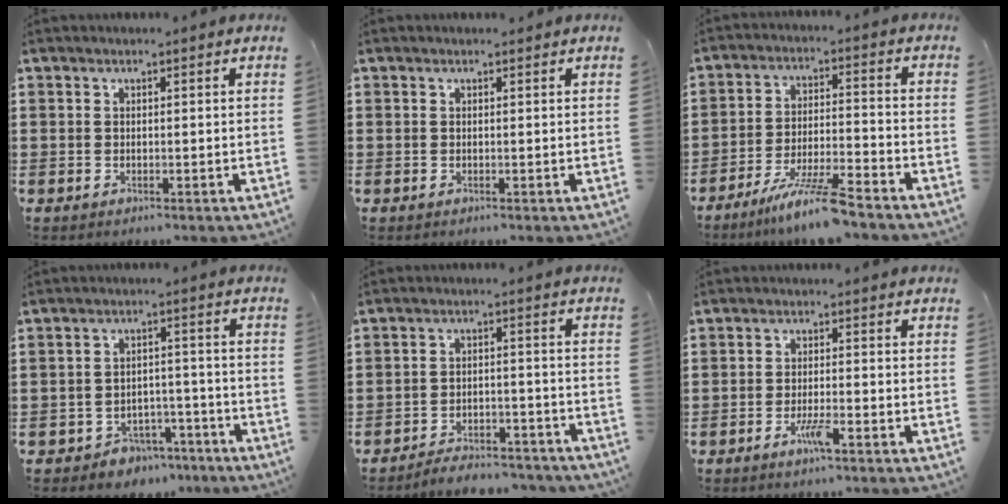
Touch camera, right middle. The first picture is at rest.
{"total": 0.0}
{"total": 8.0, "force": [-6.5, 0.1, 4.8], "torque": [-0.099, -0.012, -0.124]}
{"total": 3.9, "force": [-3.6, 1.3, 0.4], "torque": [-0.012, 0.011, -0.075]}
{"total": 4.1, "force": [-4.1, 0.3, 0.4], "torque": [-0.011, 0.006, -0.086]}
{"total": 3.3, "force": [-1.9, 0.3, 2.7], "torque": [-0.052, -0.002, -0.035]}